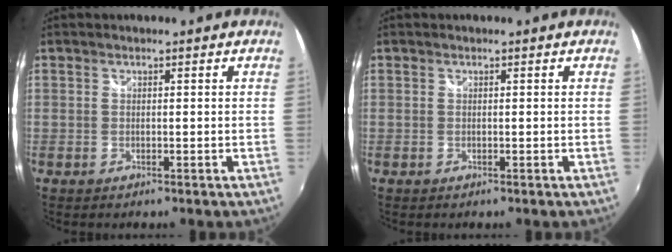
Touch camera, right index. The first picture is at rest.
{"total": 0.0}